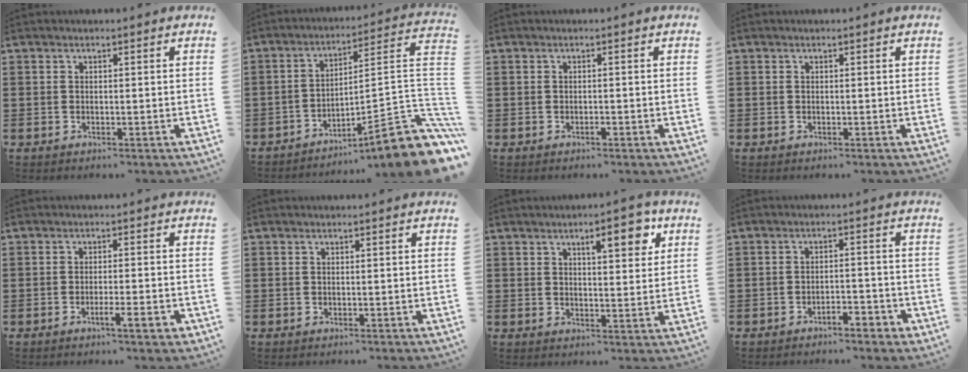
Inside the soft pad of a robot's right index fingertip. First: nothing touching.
{"total": 10.6, "force": [-6.1, 0.9, 8.6], "torque": [-0.116, -0.013, -0.117]}
{"total": 0.6, "force": [-0.4, 0.1, 0.4], "torque": [-0.009, -0.003, -0.008]}
{"total": 0.0}
{"total": 3.8, "force": [-2.0, 0.5, 3.2], "torque": [-0.057, -0.008, -0.033]}
{"total": 0.0}
{"total": 6.6, "force": [3.7, 2.1, 5.1], "torque": [-0.068, -0.004, 0.053]}
{"total": 2.6, "force": [-2.4, 0.5, 0.9], "torque": [-0.019, 0.007, -0.049]}